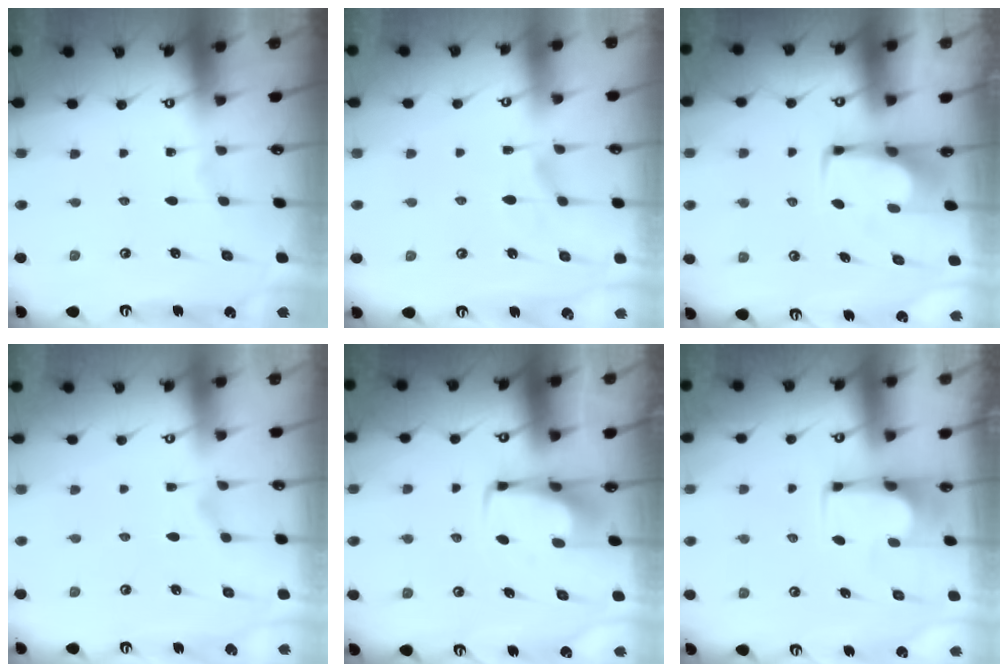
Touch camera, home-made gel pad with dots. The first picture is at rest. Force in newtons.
{"total": 1.4, "press": 0.7, "slide": 1.1}
{"total": 1.6, "press": 1.4, "slide": 0.7}
{"total": 1.3, "press": 0.7, "slide": 1.1}
{"total": 3.3, "press": 3.3, "slide": 0.3}
{"total": 3.6, "press": 3.6, "slide": 0.0}